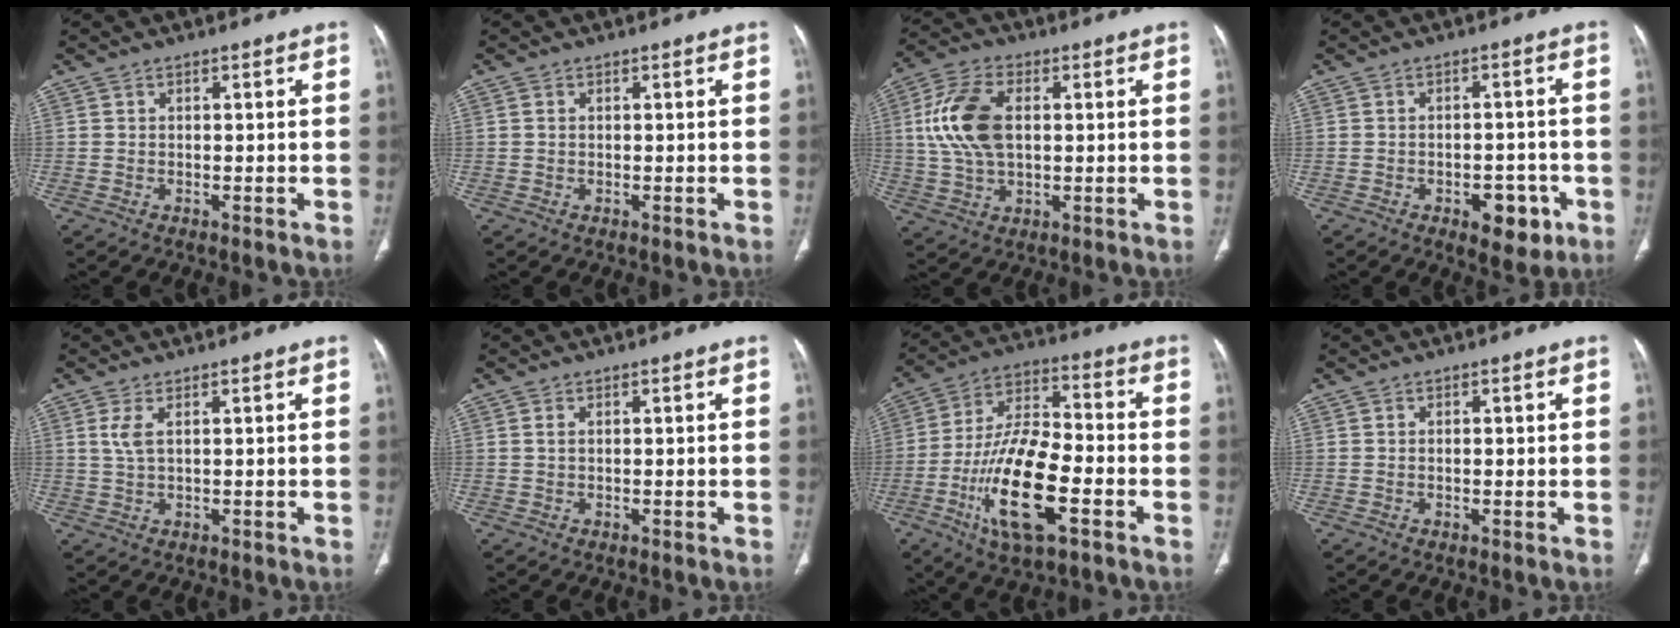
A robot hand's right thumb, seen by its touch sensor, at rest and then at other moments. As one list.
[{"total": 0.6, "force": [0.1, 0.5, 0.4], "torque": [-0.006, 0.001, 0.001]}, {"total": 12.8, "force": [1.9, 7.5, 10.2], "torque": [-0.210, 0.009, 0.036]}, {"total": 7.0, "force": [-3.1, 4.0, 4.8], "torque": [-0.037, 0.018, -0.035]}, {"total": 2.9, "force": [1.0, 1.0, 2.5], "torque": [-0.067, 0.002, 0.028]}, {"total": 0.8, "force": [0.2, 0.4, 0.6], "torque": [-0.017, 0.003, 0.005]}, {"total": 18.6, "force": [-6.4, 7.1, 15.9], "torque": [-0.294, 0.027, -0.111]}, {"total": 0.8, "force": [0.1, 0.4, 0.6], "torque": [-0.012, 0.002, 0.001]}]